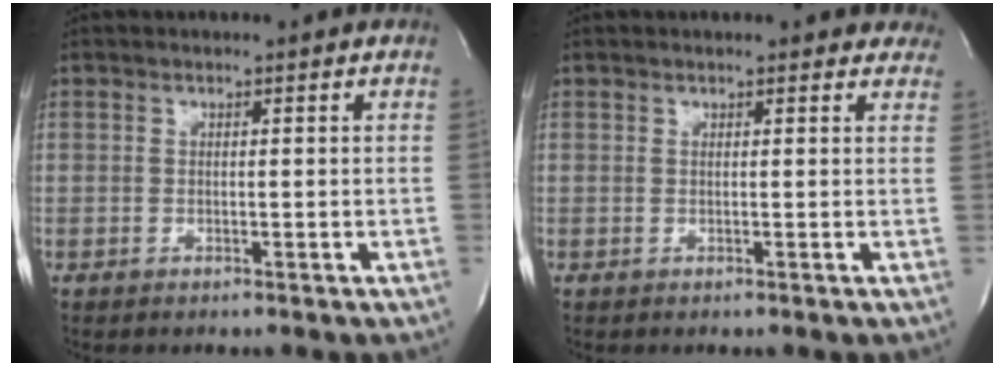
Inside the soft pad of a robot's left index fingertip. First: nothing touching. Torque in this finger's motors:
{"motor_torque": [-0.11, 0.08, -0.03, -0.01]}